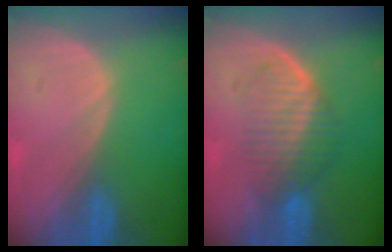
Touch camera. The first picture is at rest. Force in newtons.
{"total": 6.2, "press": 6.1, "slide": 1.0}